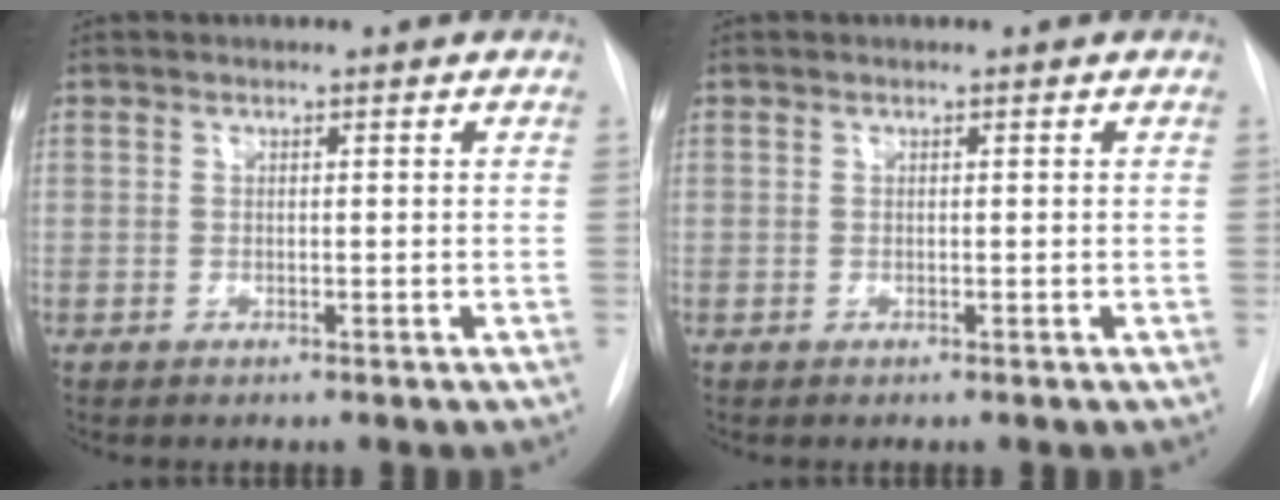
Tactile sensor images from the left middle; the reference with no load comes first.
{"total": 0.0}